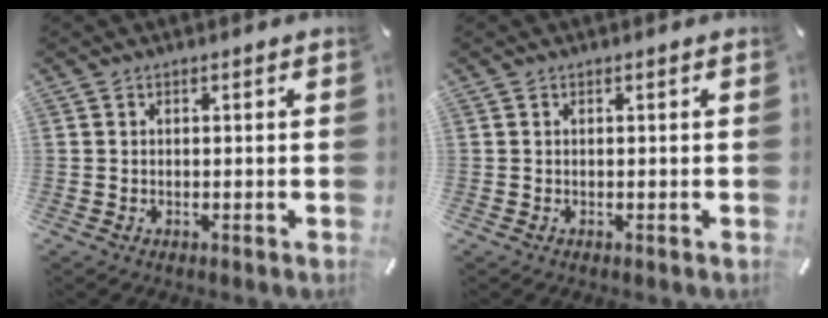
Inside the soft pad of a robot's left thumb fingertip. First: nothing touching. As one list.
[{"total": 0.0}]